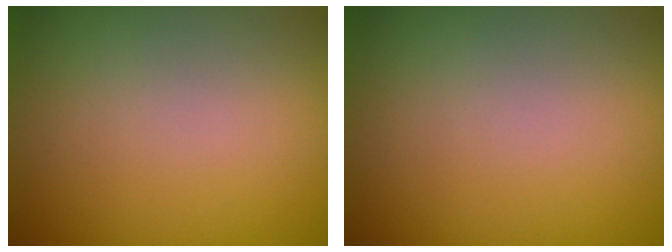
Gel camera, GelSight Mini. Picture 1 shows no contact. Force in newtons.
{"total": 0.0}